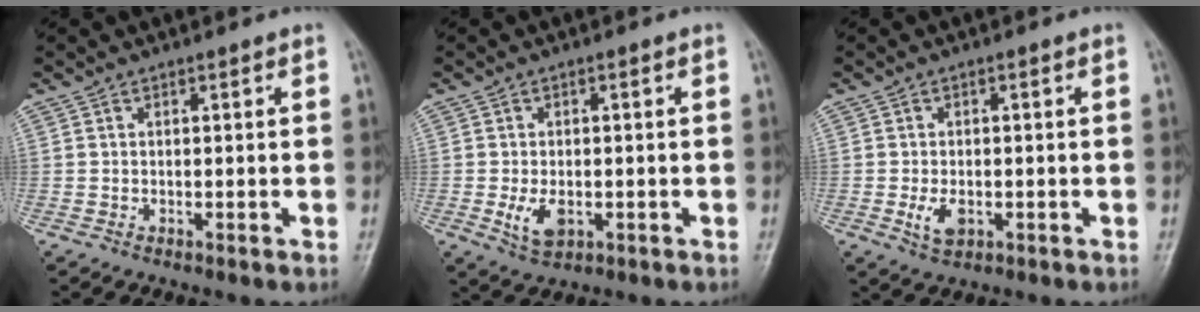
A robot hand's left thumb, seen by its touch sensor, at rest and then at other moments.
{"total": 4.9, "force": [-1.2, 2.8, 3.7], "torque": [-0.069, -0.002, -0.015]}
{"total": 4.2, "force": [-1.2, 2.4, 3.2], "torque": [-0.061, 0.001, -0.017]}